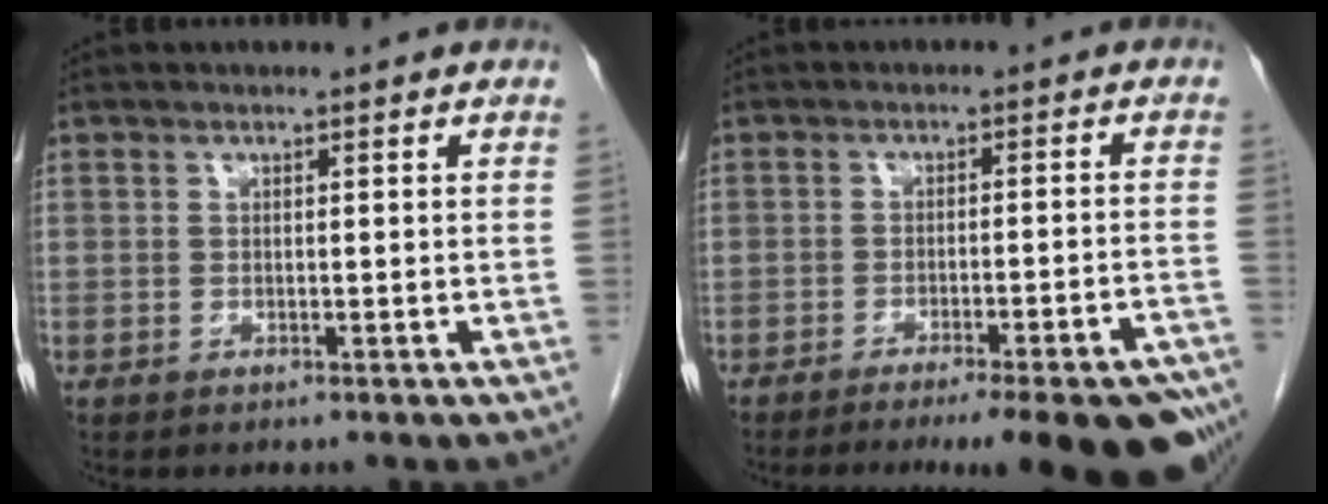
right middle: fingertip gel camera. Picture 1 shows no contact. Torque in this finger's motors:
{"motor_torque": [1.14, -1.00, 0.75, 0.09]}